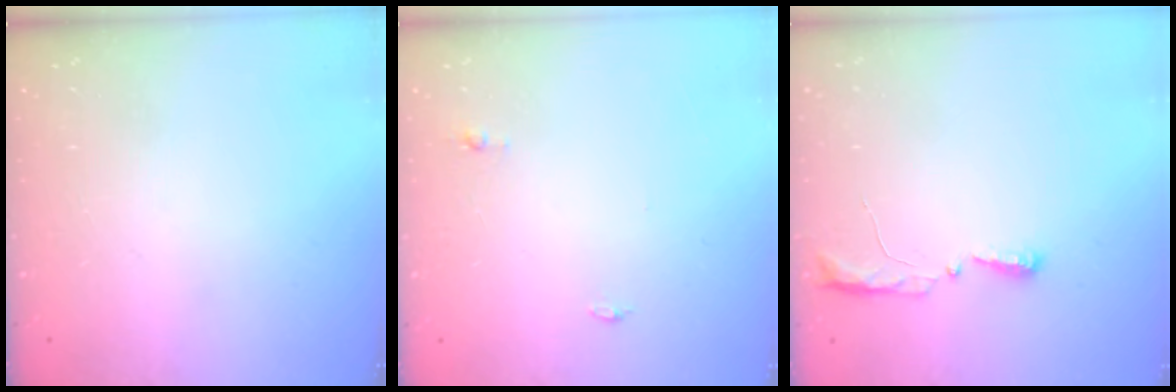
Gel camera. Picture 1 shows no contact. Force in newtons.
{"total": 3.7, "press": 3.3, "slide": 1.7}
{"total": 8.2, "press": 5.2, "slide": 6.2}